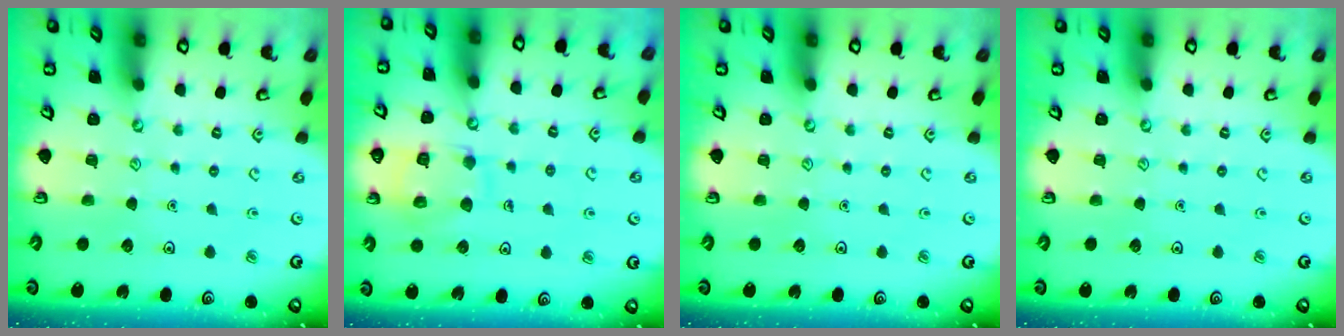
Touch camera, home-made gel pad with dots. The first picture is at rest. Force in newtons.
{"total": 11.5, "press": 11.4, "slide": 1.2}
{"total": 0.0}
{"total": 0.0}